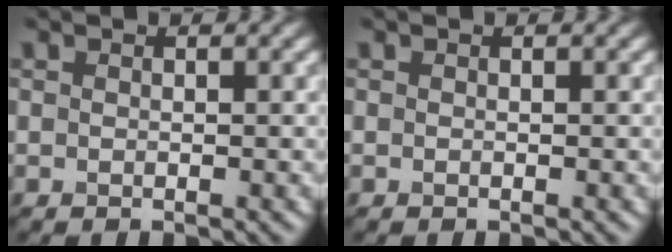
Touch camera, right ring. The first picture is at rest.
{"total": 0.0}